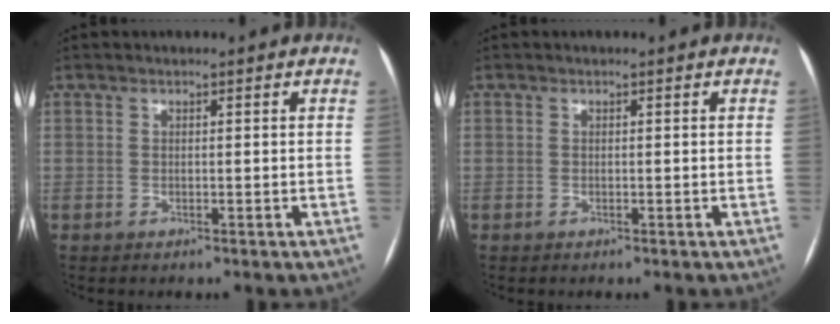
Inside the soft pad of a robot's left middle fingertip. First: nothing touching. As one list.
[{"total": 0.0}]